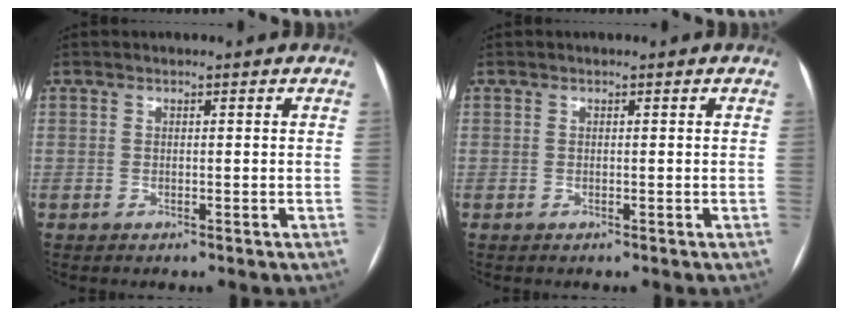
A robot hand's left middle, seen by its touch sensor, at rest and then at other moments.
{"total": 0.0}